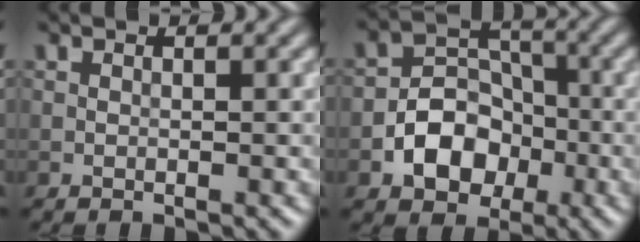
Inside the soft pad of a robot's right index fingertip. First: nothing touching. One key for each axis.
{"total": 5.7, "fx": -2.2, "fy": 4.2, "fz": 3.1, "tx": -0.038, "ty": 0.000, "tz": -0.039}